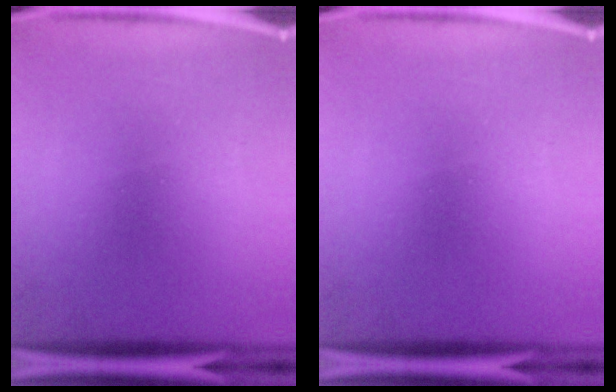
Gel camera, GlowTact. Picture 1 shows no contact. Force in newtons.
{"total": 0.0}